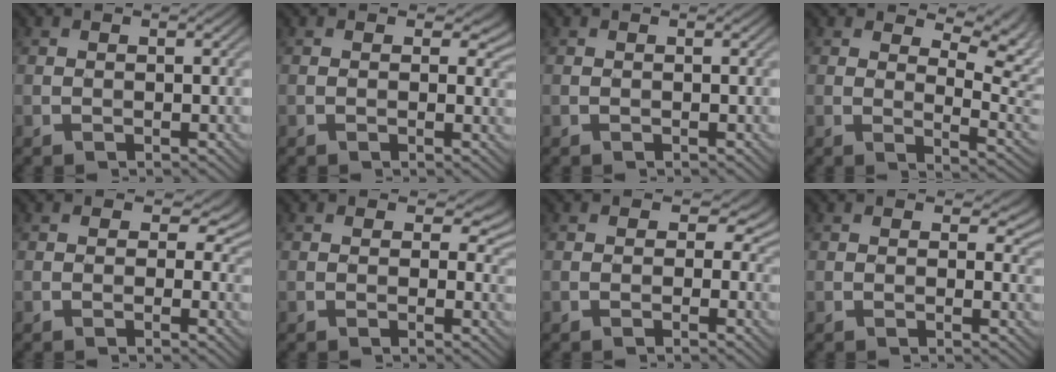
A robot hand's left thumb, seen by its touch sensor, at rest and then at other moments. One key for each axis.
{"total": 3.8, "fx": 1.7, "fy": 2.4, "fz": 2.4, "tx": -0.035, "ty": -0.005, "tz": 0.016}
{"total": 0.0}
{"total": 8.0, "fx": 3.6, "fy": 3.7, "fz": 6.2, "tx": -0.087, "ty": 0.000, "tz": 0.049}
{"total": 4.4, "fx": 1.2, "fy": 3.1, "fz": 2.9, "tx": -0.039, "ty": 0.002, "tz": 0.003}
{"total": 4.2, "fx": 1.6, "fy": 2.7, "fz": 2.7, "tx": -0.036, "ty": -0.003, "tz": 0.014}
{"total": 4.3, "fx": 0.8, "fy": 3.3, "fz": 2.8, "tx": -0.040, "ty": -0.001, "tz": -0.003}
{"total": 4.1, "fx": 2.0, "fy": 2.5, "fz": 2.6, "tx": -0.038, "ty": -0.005, "tz": 0.024}